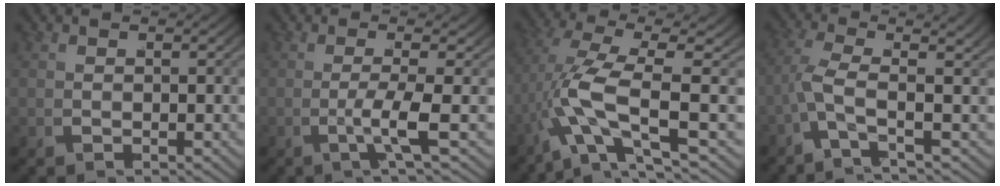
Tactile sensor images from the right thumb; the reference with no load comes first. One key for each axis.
{"total": 2.8, "fx": -0.7, "fy": -0.1, "fz": 2.7, "tx": -0.061, "ty": 0.003, "tz": -0.022}
{"total": 5.7, "fx": -1.5, "fy": 1.7, "fz": 5.3, "tx": -0.127, "ty": -0.023, "tz": -0.016}
{"total": 4.5, "fx": -0.7, "fy": 1.2, "fz": 4.3, "tx": -0.091, "ty": 0.001, "tz": -0.026}